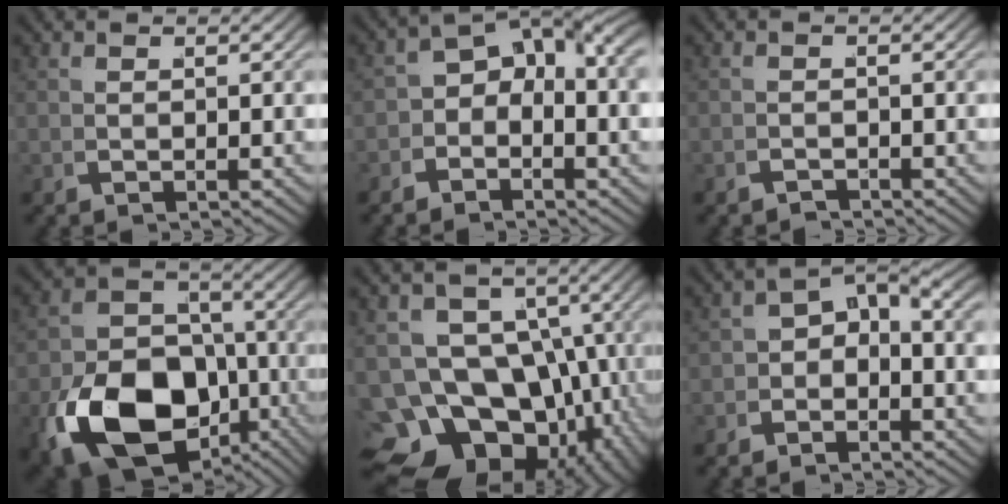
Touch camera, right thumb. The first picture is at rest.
{"total": 8.7, "force": [0.2, 6.2, 6.1], "torque": [-0.075, 0.024, -0.019]}
{"total": 1.5, "force": [-1.4, -0.3, -0.5], "torque": [0.018, 0.000, -0.029]}
{"total": 15.2, "force": [-5.0, 9.5, 10.8], "torque": [-0.198, -0.050, -0.064]}
{"total": 18.8, "force": [-6.1, 14.4, 10.5], "torque": [-0.213, -0.097, -0.080]}
{"total": 4.8, "force": [-0.8, 3.6, 3.0], "torque": [-0.042, 0.001, -0.020]}